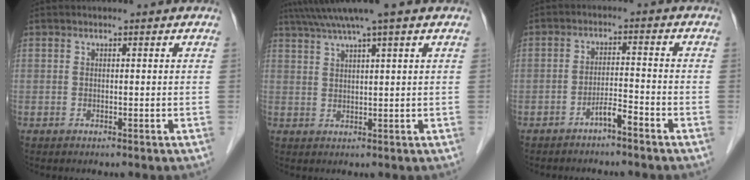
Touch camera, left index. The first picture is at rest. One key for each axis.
{"total": 7.5, "fx": 5.6, "fy": -1.0, "fz": 4.9, "tx": -0.083, "ty": 0.034, "tz": 0.089}
{"total": 3.0, "fx": -2.4, "fy": 0.2, "fz": 1.8, "tx": -0.034, "ty": 0.003, "tz": -0.044}